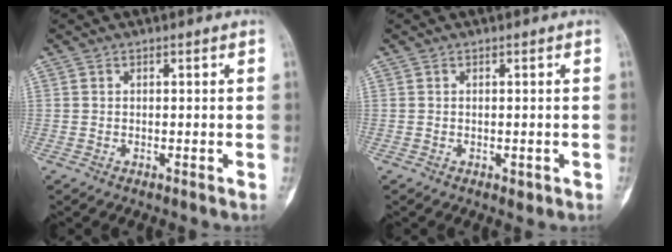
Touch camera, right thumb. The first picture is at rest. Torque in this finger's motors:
{"motor_torque": [0.44, 0.32, -0.10, -0.05, 0.01]}